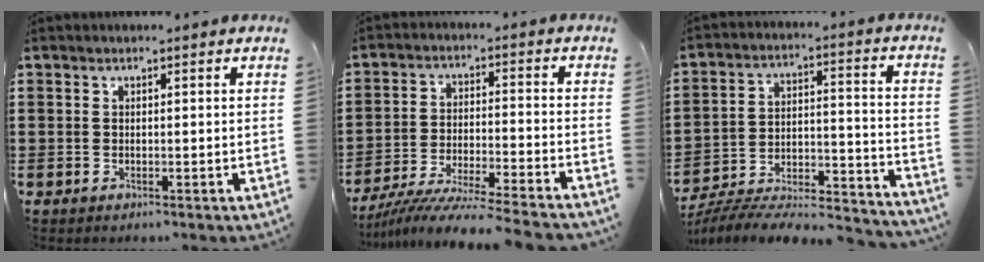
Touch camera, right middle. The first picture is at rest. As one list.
[{"total": 8.0, "force": [-7.7, -0.6, 2.3], "torque": [-0.043, -0.007, -0.152]}, {"total": 6.3, "force": [-6.0, 0.7, 1.6], "torque": [-0.025, 0.001, -0.121]}]